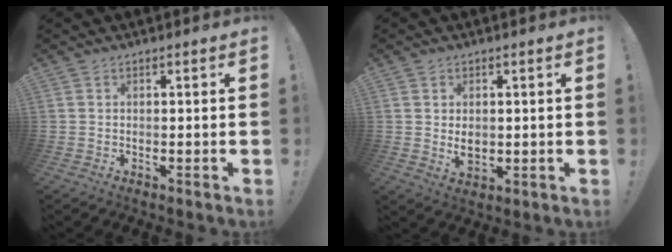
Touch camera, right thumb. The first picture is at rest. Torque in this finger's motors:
{"motor_torque": [-0.15, -0.22, 0.00, 0.42, 0.00]}